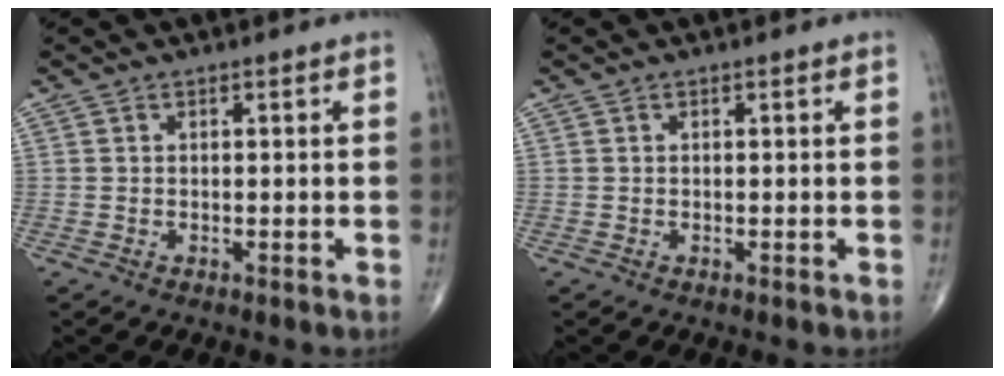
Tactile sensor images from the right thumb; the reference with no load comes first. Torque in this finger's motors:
{"motor_torque": [0.10, 0.10, -0.11, -0.11, 0.01]}